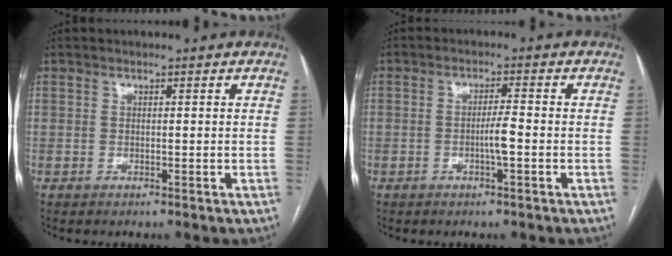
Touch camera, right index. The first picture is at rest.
{"total": 3.0, "force": [-0.8, 0.1, 2.9], "torque": [-0.051, 0.000, -0.014]}